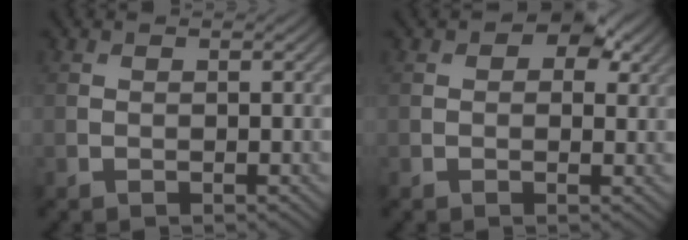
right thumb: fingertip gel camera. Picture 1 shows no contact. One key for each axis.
{"total": 4.3, "fx": 2.0, "fy": 2.6, "fz": 2.8, "tx": -0.030, "ty": -0.003, "tz": 0.022}